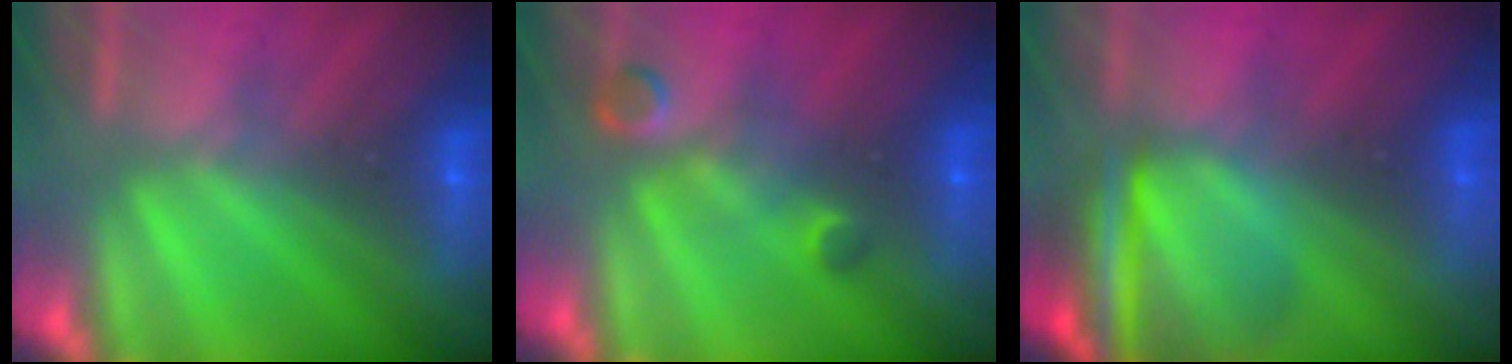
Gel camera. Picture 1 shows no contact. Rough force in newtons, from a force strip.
{"total": 3.1}
{"total": 7.3}